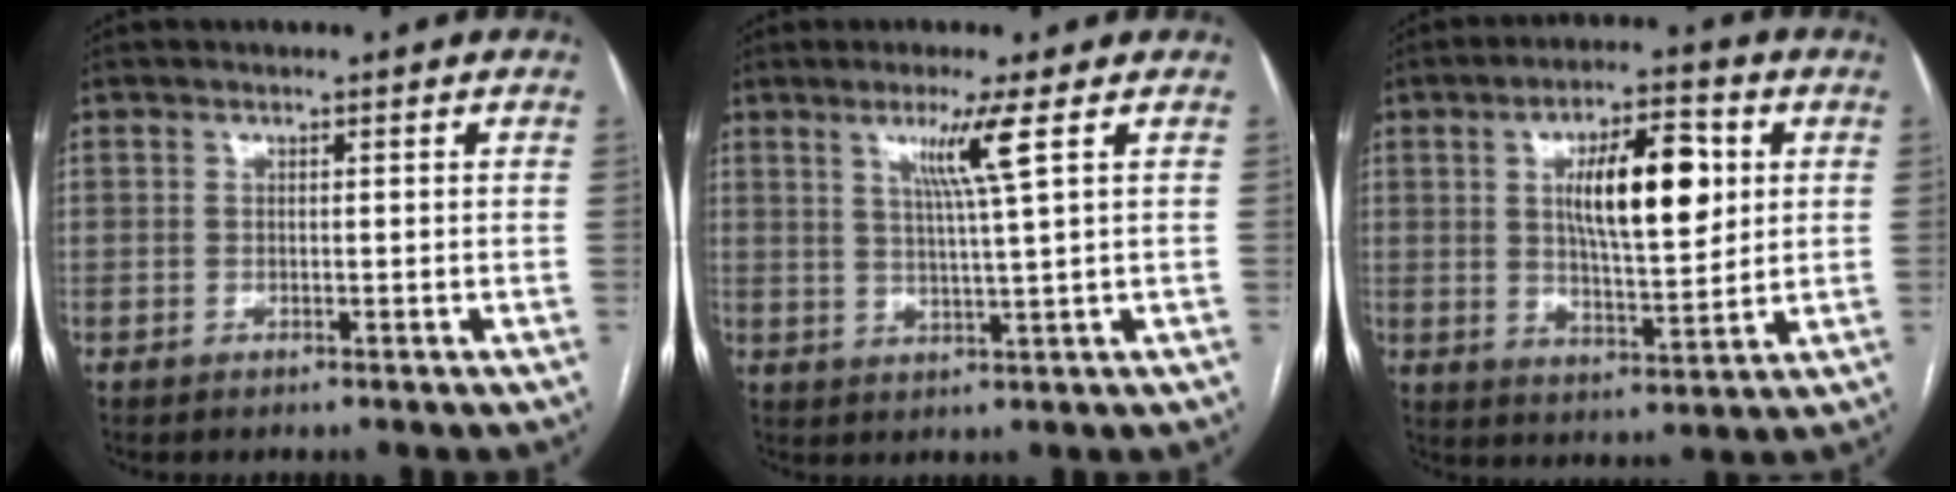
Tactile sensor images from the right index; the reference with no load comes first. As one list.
[{"total": 5.6, "force": [2.5, -1.6, 4.8], "torque": [-0.092, -0.010, 0.050]}, {"total": 12.9, "force": [3.2, 4.0, 11.8], "torque": [-0.196, 0.011, 0.053]}]